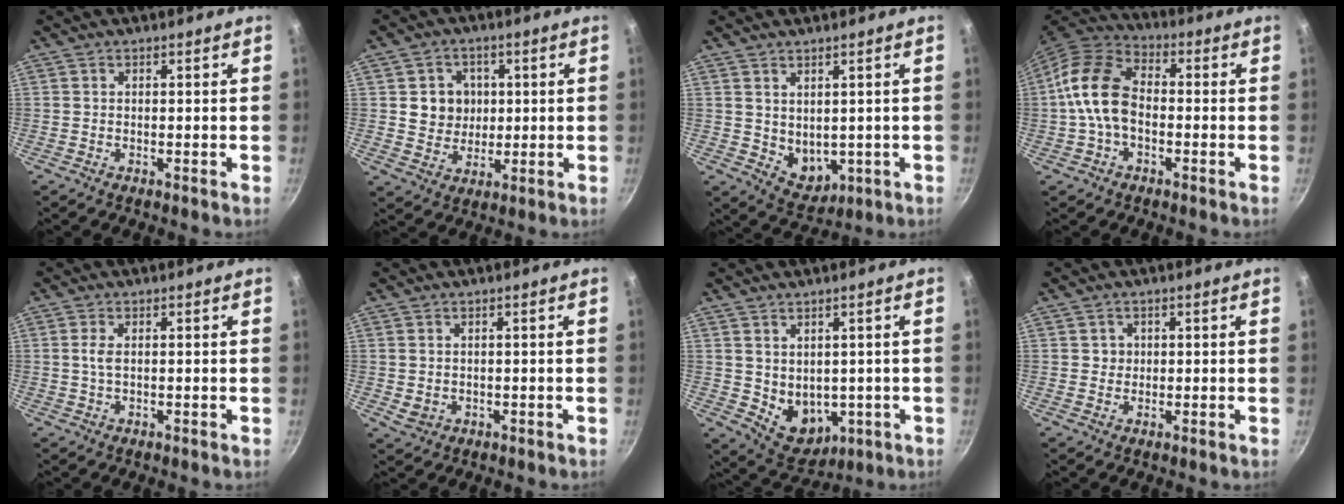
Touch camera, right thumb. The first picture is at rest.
{"total": 7.3, "force": [1.1, 6.7, 2.6], "torque": [-0.007, -0.004, 0.022]}
{"total": 5.9, "force": [1.1, 4.2, 3.9], "torque": [-0.043, -0.018, 0.040]}
{"total": 12.3, "force": [-1.2, 8.1, 9.1], "torque": [-0.151, 0.038, -0.040]}
{"total": 2.0, "force": [0.2, 0.9, 1.8], "torque": [-0.039, 0.001, 0.004]}
{"total": 2.0, "force": [0.1, 1.7, 1.1], "torque": [-0.016, -0.001, 0.009]}
{"total": 8.1, "force": [0.1, 6.2, 5.2], "torque": [-0.057, -0.013, 0.030]}
{"total": 1.8, "force": [0.3, 1.8, 0.3], "torque": [0.007, 0.003, 0.004]}